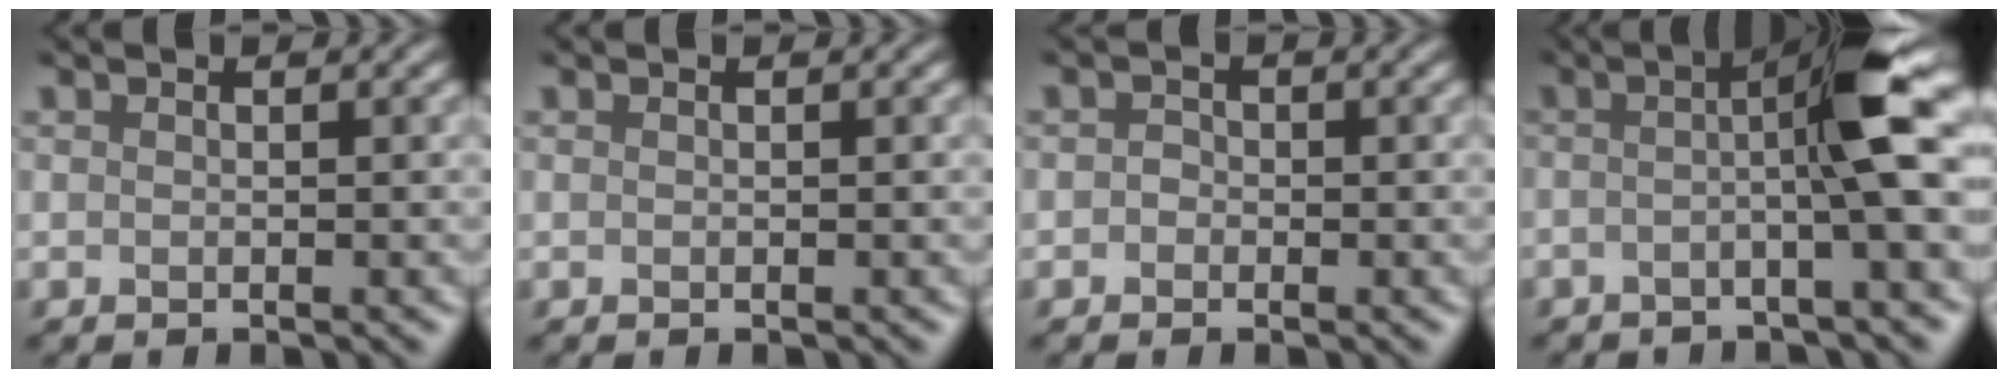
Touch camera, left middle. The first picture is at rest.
{"total": 0.0}
{"total": 0.8, "force": [-0.4, 0.2, -0.6], "torque": [0.002, -0.001, -0.006]}
{"total": 6.4, "force": [-0.4, 0.5, 6.3], "torque": [-0.092, 0.013, -0.021]}